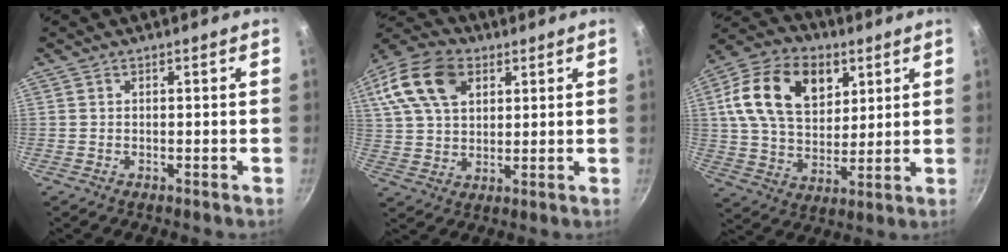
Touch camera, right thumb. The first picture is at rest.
{"total": 16.6, "force": [6.5, 11.0, 10.7], "torque": [-0.197, 0.011, 0.112]}
{"total": 19.4, "force": [6.8, 13.0, 12.7], "torque": [-0.203, -0.009, 0.110]}